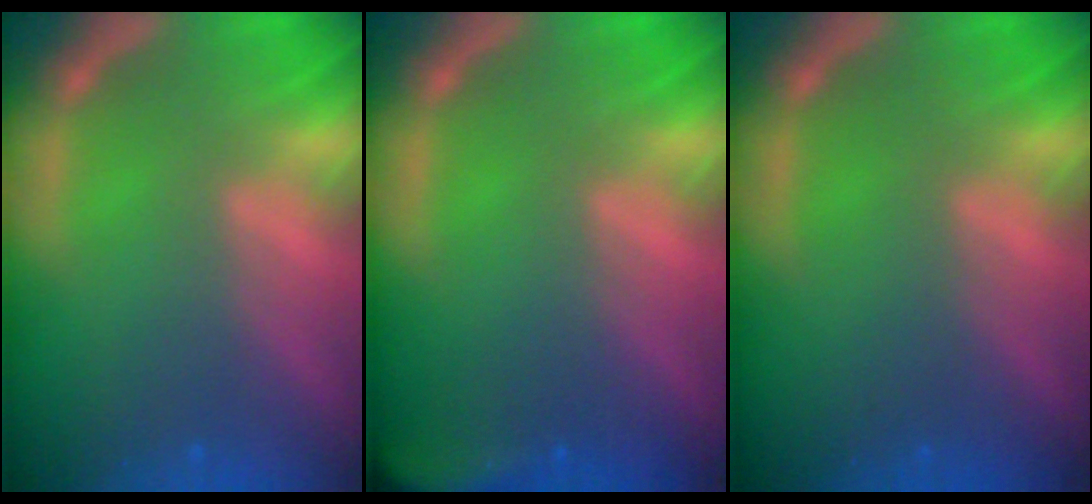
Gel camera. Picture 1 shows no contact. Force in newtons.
{"total": 5.0}
{"total": 0.0}